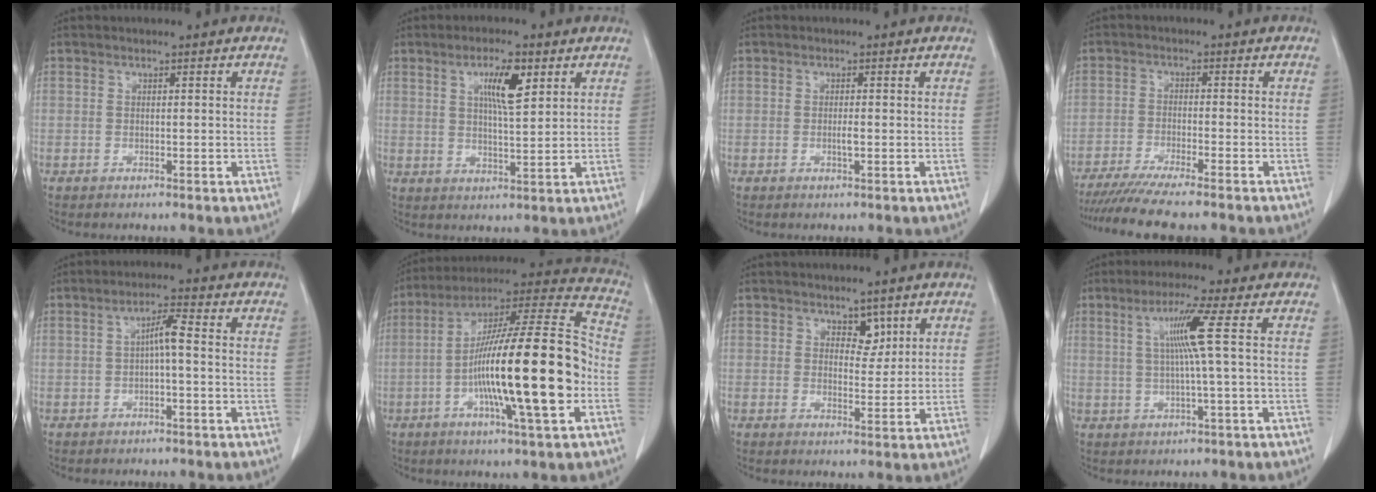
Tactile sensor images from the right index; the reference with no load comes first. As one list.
[{"total": 6.4, "force": [2.8, 1.1, 5.7], "torque": [-0.101, 0.000, 0.049]}, {"total": 1.1, "force": [-0.2, 0.2, 1.1], "torque": [-0.023, -0.002, -0.003]}, {"total": 10.8, "force": [-9.4, -0.2, 5.5], "torque": [-0.069, -0.025, -0.143]}, {"total": 3.3, "force": [-0.2, 0.3, 3.3], "torque": [-0.059, 0.011, -0.001]}, {"total": 23.5, "force": [-5.1, 1.9, 22.9], "torque": [-0.369, 0.001, -0.088]}, {"total": 3.0, "force": [1.9, 1.8, 1.6], "torque": [-0.018, -0.001, 0.033]}, {"total": 6.2, "force": [1.3, -1.6, 5.8], "torque": [-0.112, 0.005, 0.029]}]